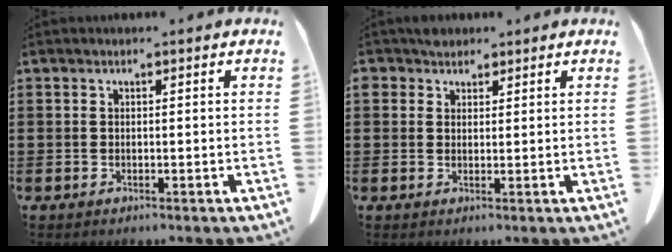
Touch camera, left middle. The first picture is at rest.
{"total": 2.3, "force": [1.8, 1.3, 0.2], "torque": [-0.012, 0.005, 0.037]}